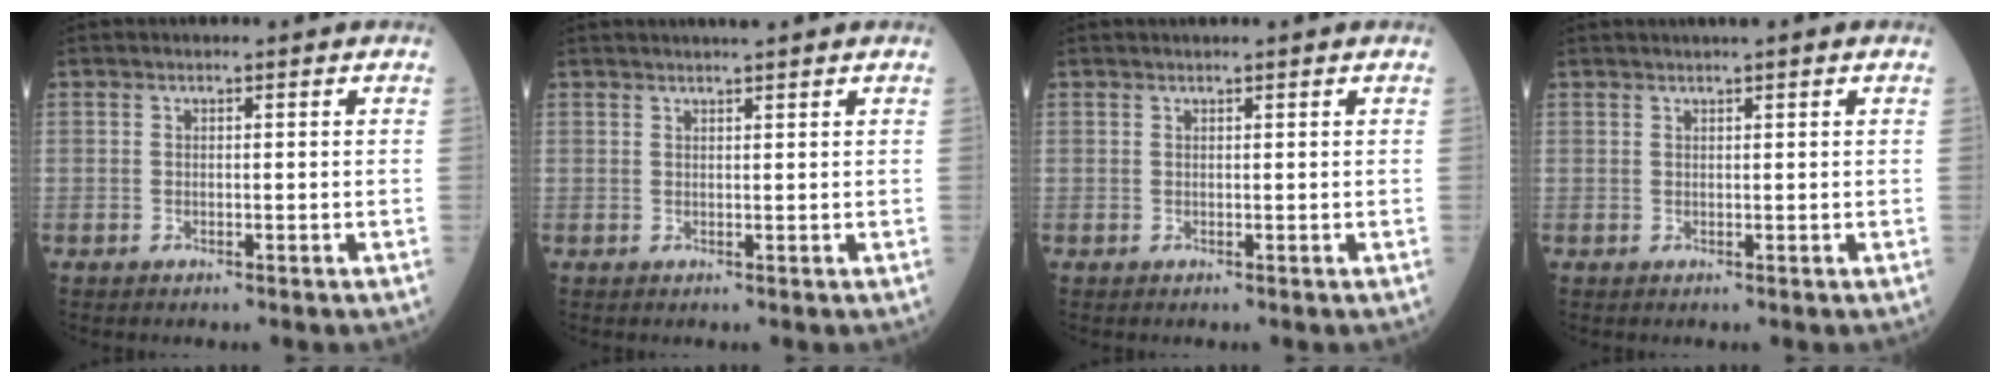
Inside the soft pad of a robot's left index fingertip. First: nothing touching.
{"total": 2.9, "force": [2.5, -0.1, 1.4], "torque": [-0.016, 0.018, 0.038]}
{"total": 1.4, "force": [1.2, -0.1, 0.7], "torque": [-0.005, 0.016, 0.023]}
{"total": 2.3, "force": [1.7, 0.0, 1.5], "torque": [-0.016, 0.020, 0.026]}